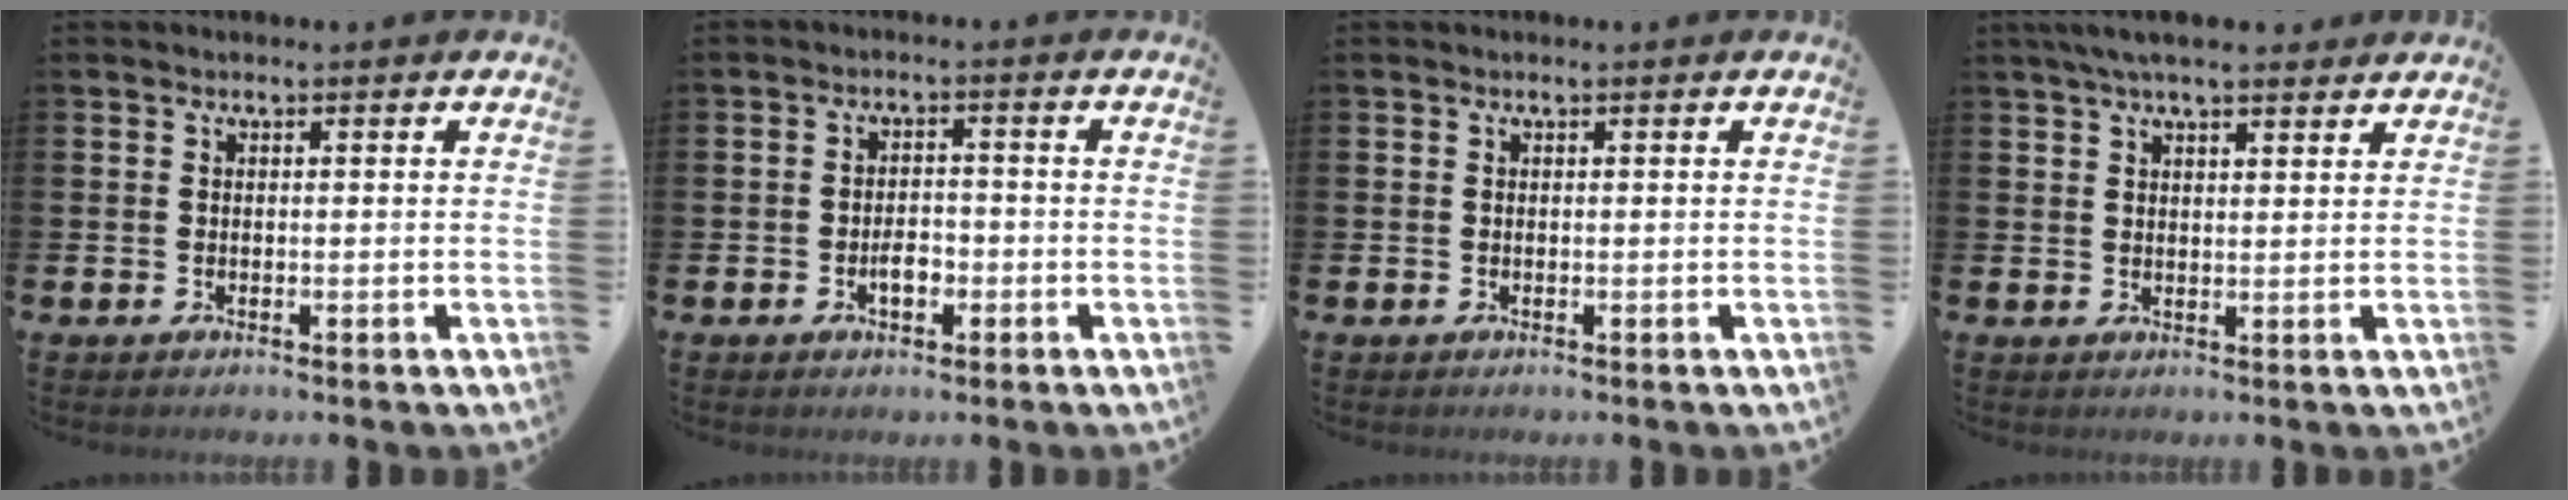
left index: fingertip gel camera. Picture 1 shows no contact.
{"total": 2.7, "force": [-1.0, 1.6, 2.0], "torque": [-0.027, 0.000, -0.022]}
{"total": 0.0}
{"total": 4.6, "force": [4.0, 1.0, 2.1], "torque": [-0.048, -0.004, 0.072]}